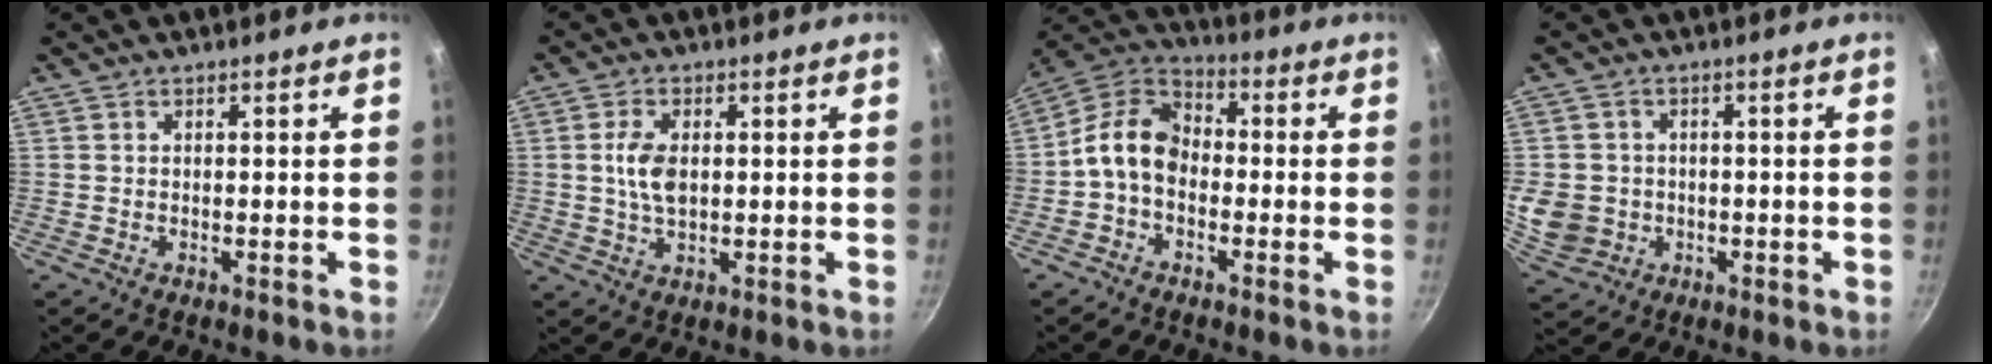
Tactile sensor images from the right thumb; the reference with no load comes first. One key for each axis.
{"total": 5.9, "fx": 0.6, "fy": 3.4, "fz": 4.8, "tx": -0.087, "ty": 0.000, "tz": 0.011}
{"total": 10.1, "fx": -1.7, "fy": 7.3, "fz": 6.7, "tx": -0.103, "ty": 0.042, "tz": -0.055}
{"total": 8.1, "fx": -1.0, "fy": 7.3, "fz": 3.4, "tx": -0.051, "ty": 0.006, "tz": -0.006}